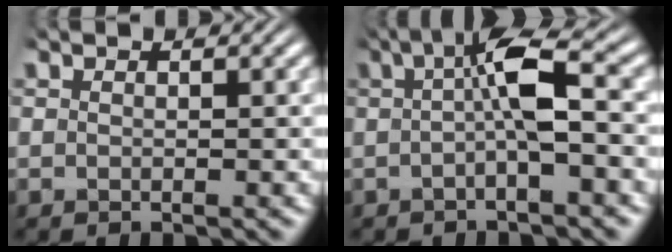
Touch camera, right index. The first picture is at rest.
{"total": 5.3, "force": [1.0, 1.0, 5.1], "torque": [-0.081, 0.015, 0.008]}